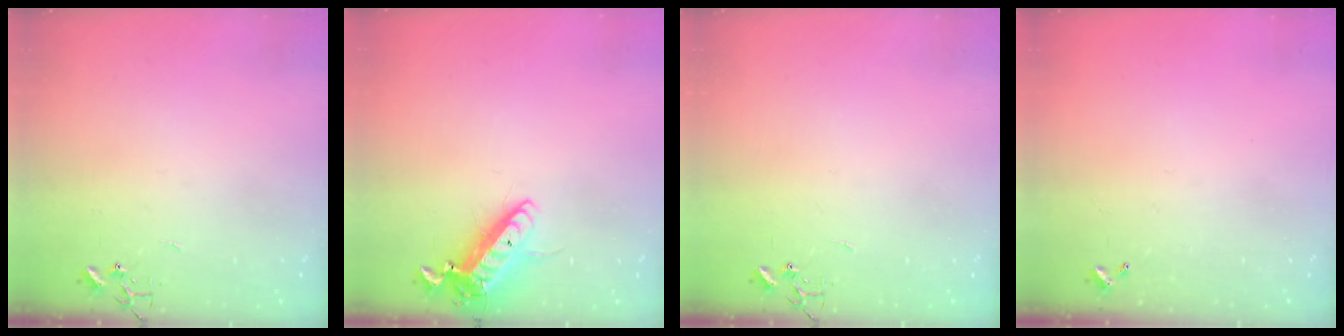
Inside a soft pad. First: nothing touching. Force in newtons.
{"total": 14.3, "press": 14.0, "slide": 2.8}
{"total": 0.0}
{"total": 0.0}